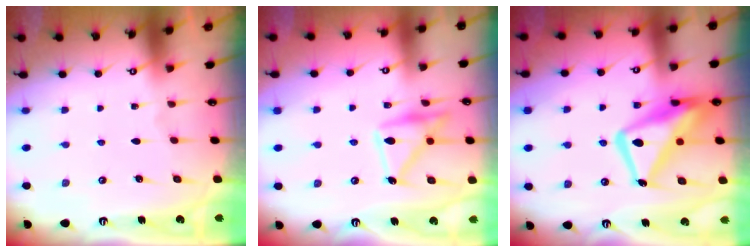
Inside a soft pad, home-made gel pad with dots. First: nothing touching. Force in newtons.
{"total": 16.6, "press": 16.5, "slide": 1.0}
{"total": 15.3, "press": 15.3, "slide": 1.4}